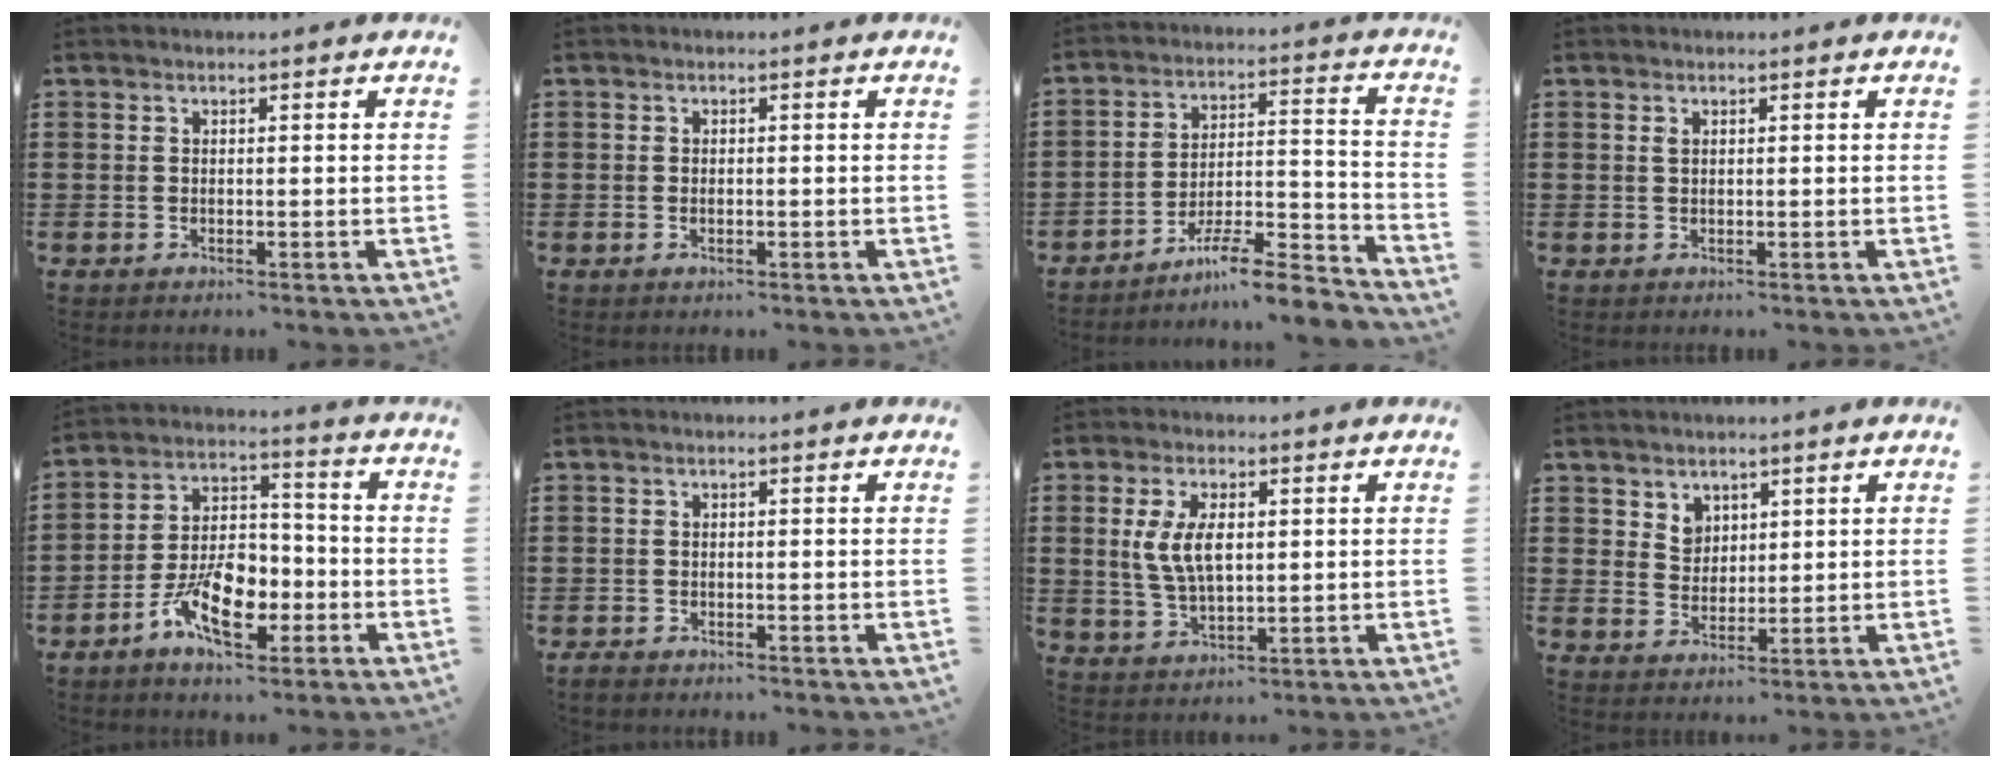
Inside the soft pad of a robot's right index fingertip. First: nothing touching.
{"total": 0.6, "force": [-0.1, 0.3, 0.5], "torque": [-0.012, -0.002, -0.001]}
{"total": 8.3, "force": [-7.4, 1.0, 3.6], "torque": [-0.049, 0.014, -0.139]}
{"total": 0.7, "force": [0.3, 0.4, 0.5], "torque": [-0.013, 0.000, 0.006]}
{"total": 10.4, "force": [-4.5, 5.8, 7.4], "torque": [-0.134, 0.011, -0.079]}
{"total": 0.9, "force": [-0.9, 0.3, 0.0], "torque": [-0.004, 0.000, -0.019]}
{"total": 6.6, "force": [0.9, 3.2, 5.7], "torque": [-0.129, 0.007, 0.010]}
{"total": 3.6, "force": [2.5, 2.5, 0.5], "torque": [-0.021, 0.007, 0.047]}